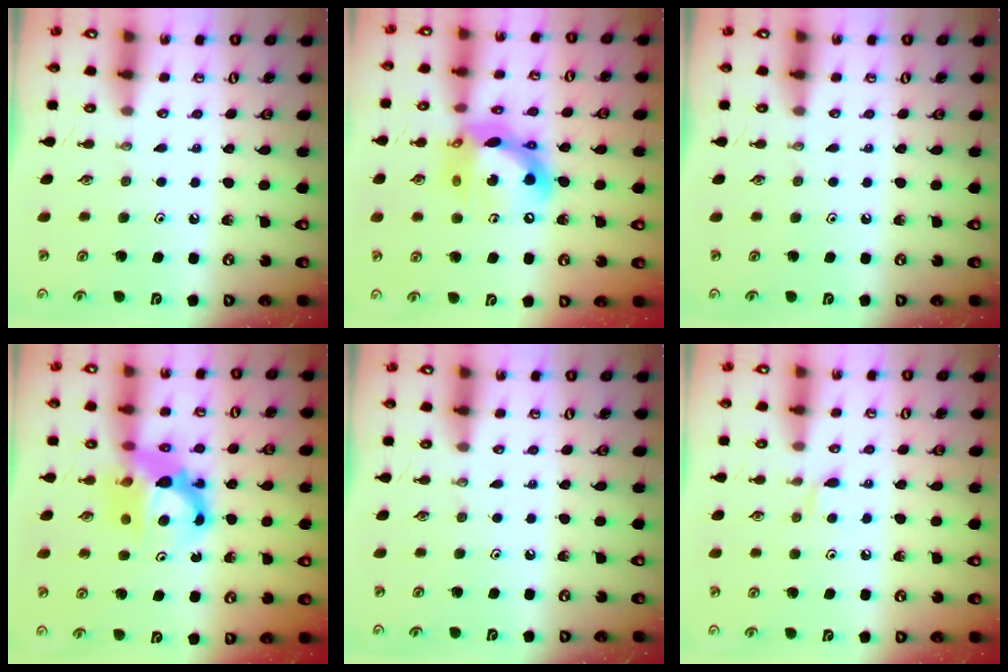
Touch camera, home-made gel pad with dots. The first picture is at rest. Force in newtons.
{"total": 14.6, "press": 14.6, "slide": 1.6}
{"total": 0.0}
{"total": 10.7, "press": 10.6, "slide": 0.9}
{"total": 0.0}
{"total": 5.4, "press": 5.3, "slide": 0.8}